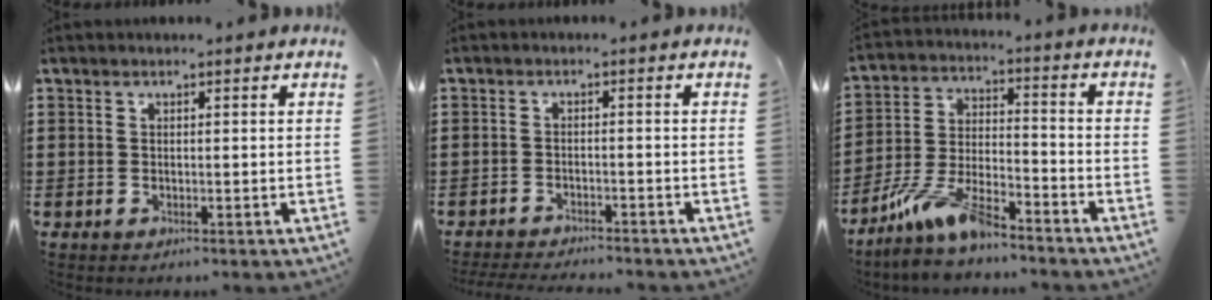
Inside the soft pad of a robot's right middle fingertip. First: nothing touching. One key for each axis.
{"total": 2.5, "fx": -2.4, "fy": 0.1, "fz": 0.2, "tx": -0.007, "ty": 0.000, "tz": -0.050}
{"total": 9.8, "fx": -7.8, "fy": 2.0, "fz": 5.5, "tx": -0.117, "ty": 0.009, "tz": -0.153}